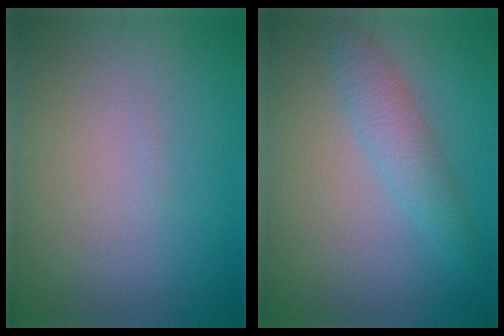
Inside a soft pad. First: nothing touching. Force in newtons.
{"total": 2.9, "press": 2.9, "slide": 0.1}